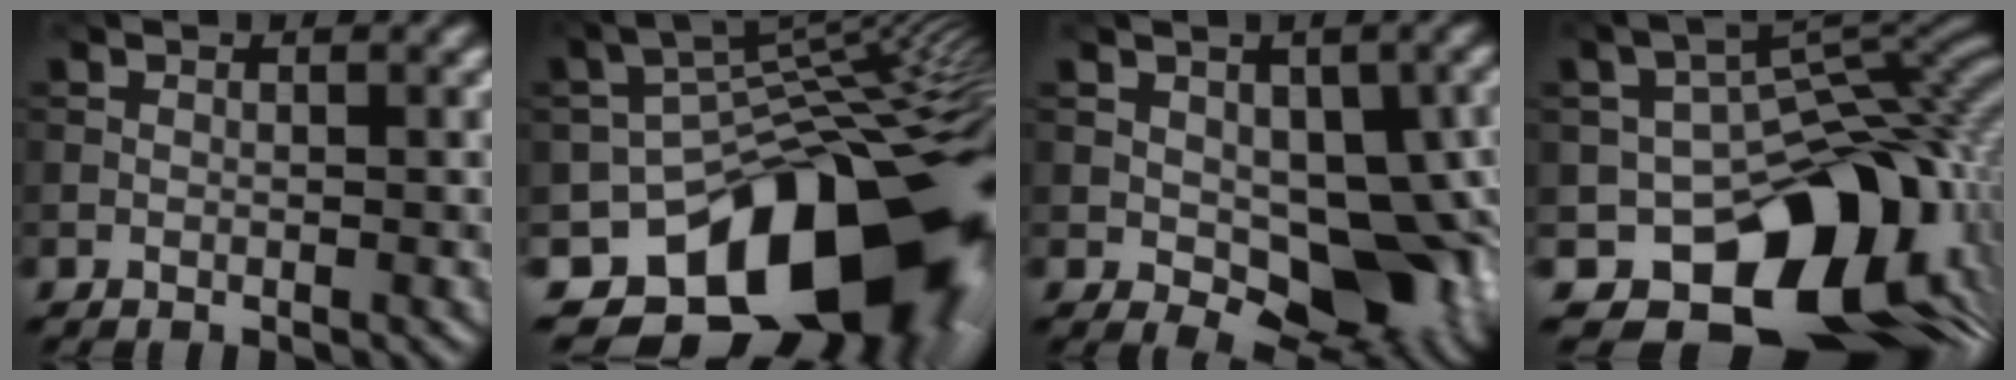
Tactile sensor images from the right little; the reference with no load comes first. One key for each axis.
{"total": 18.1, "fx": -8.6, "fy": 10.3, "fz": 12.2, "tx": -0.144, "ty": -0.017, "tz": -0.124}
{"total": 9.4, "fx": -0.9, "fy": 5.7, "fz": 7.4, "tx": -0.098, "ty": -0.011, "tz": -0.010}
{"total": 15.2, "fx": -5.6, "fy": 10.2, "fz": 9.8, "tx": -0.111, "ty": -0.020, "tz": -0.086}